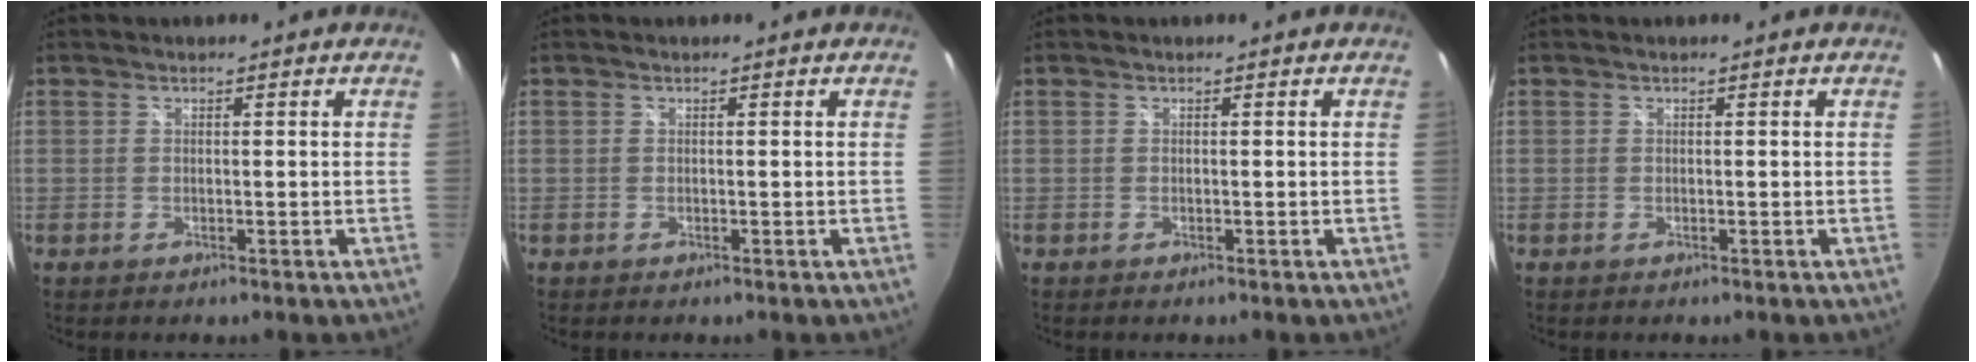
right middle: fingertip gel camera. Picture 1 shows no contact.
{"total": 0.0}
{"total": 0.0}
{"total": 0.0}